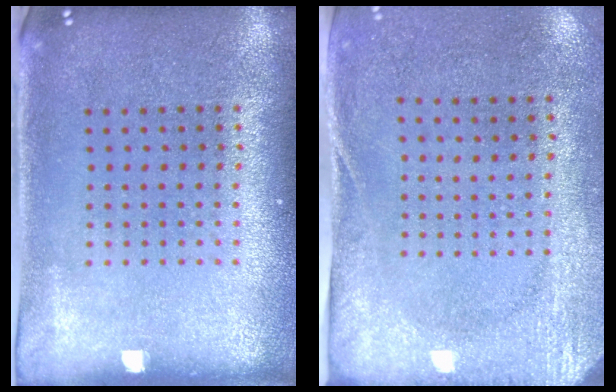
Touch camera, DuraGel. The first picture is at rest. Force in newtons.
{"total": 2.7, "press": 2.1, "slide": 1.7}